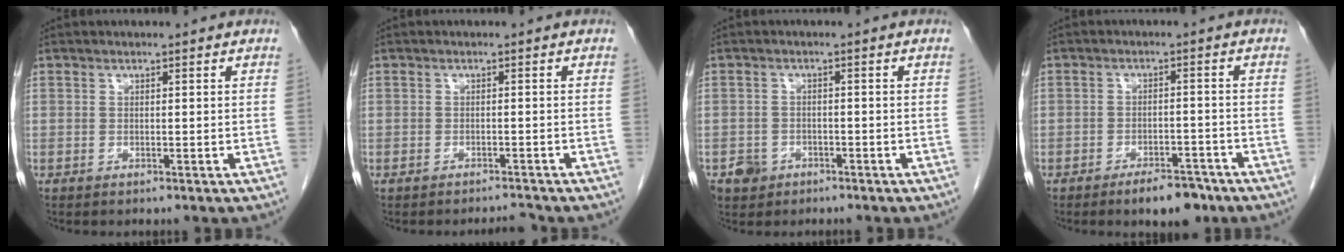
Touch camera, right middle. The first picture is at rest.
{"total": 1.5, "force": [-1.5, 0.0, 0.2], "torque": [-0.002, -0.005, -0.020]}
{"total": 3.0, "force": [-1.7, 2.4, 0.5], "torque": [-0.007, 0.009, -0.026]}
{"total": 5.5, "force": [-4.1, 1.9, 3.1], "torque": [-0.046, 0.001, -0.059]}